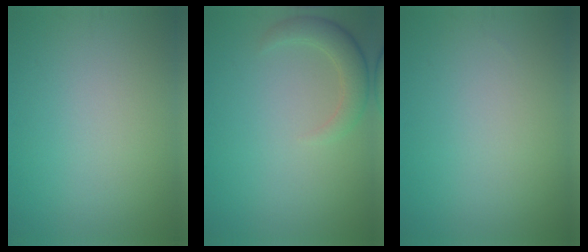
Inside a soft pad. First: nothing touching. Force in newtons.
{"total": 2.8, "press": 2.7, "slide": 0.4}
{"total": 0.0}